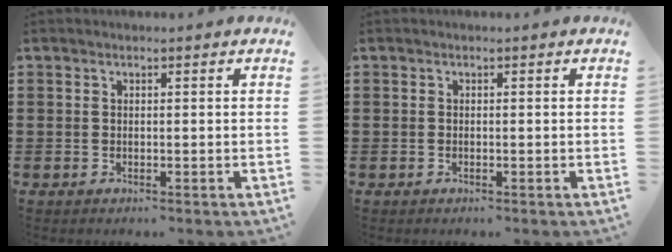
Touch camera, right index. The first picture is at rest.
{"total": 0.0}